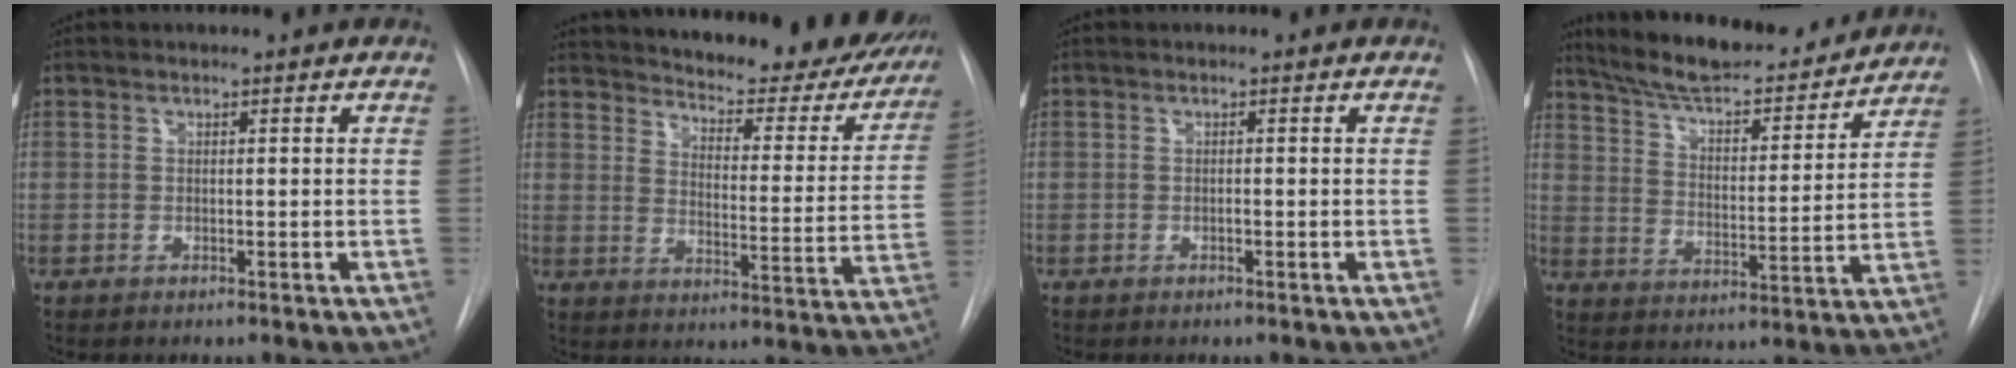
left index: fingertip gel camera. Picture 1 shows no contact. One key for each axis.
{"total": 27.7, "fx": 24.9, "fy": 7.1, "fz": 10.0, "tx": -0.155, "ty": -0.065, "tz": 0.302}
{"total": 0.0}
{"total": 20.8, "fx": 18.5, "fy": 4.3, "fz": 8.4, "tx": -0.131, "ty": -0.001, "tz": 0.273}